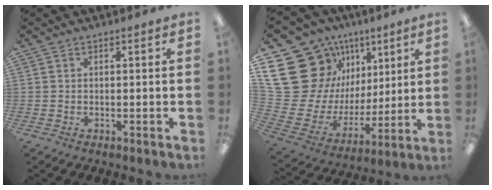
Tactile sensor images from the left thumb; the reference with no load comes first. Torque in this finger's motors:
{"motor_torque": [0.50, 0.90, 1.35, -1.42, 0.72]}